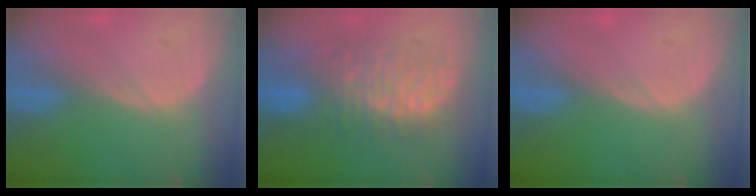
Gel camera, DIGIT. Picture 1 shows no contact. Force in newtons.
{"total": 10.1, "press": 10.0, "slide": 1.1}
{"total": 0.0}